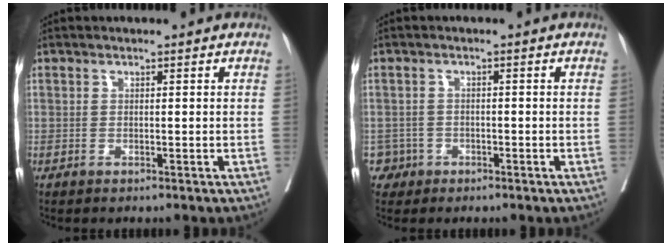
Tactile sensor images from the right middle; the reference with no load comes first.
{"total": 2.5, "force": [-1.1, 2.2, -0.5], "torque": [0.014, 0.014, -0.021]}